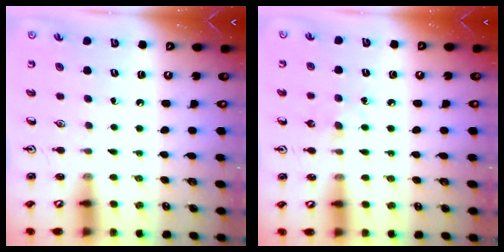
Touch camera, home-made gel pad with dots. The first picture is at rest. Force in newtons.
{"total": 5.3, "press": 5.2, "slide": 0.7}